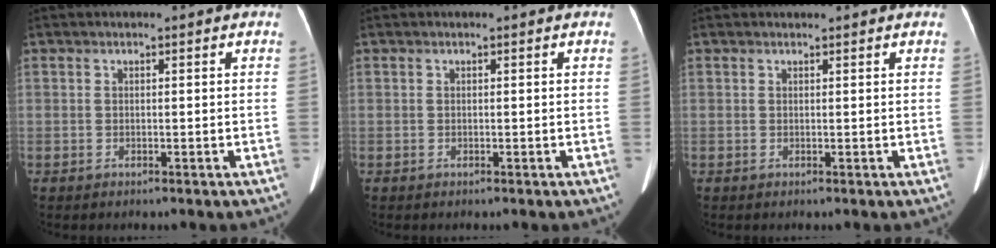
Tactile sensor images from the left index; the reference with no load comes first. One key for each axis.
{"total": 0.0}
{"total": 0.9, "fx": 0.9, "fy": 0.2, "fz": 0.1, "tx": -0.011, "ty": 0.009, "tz": 0.016}